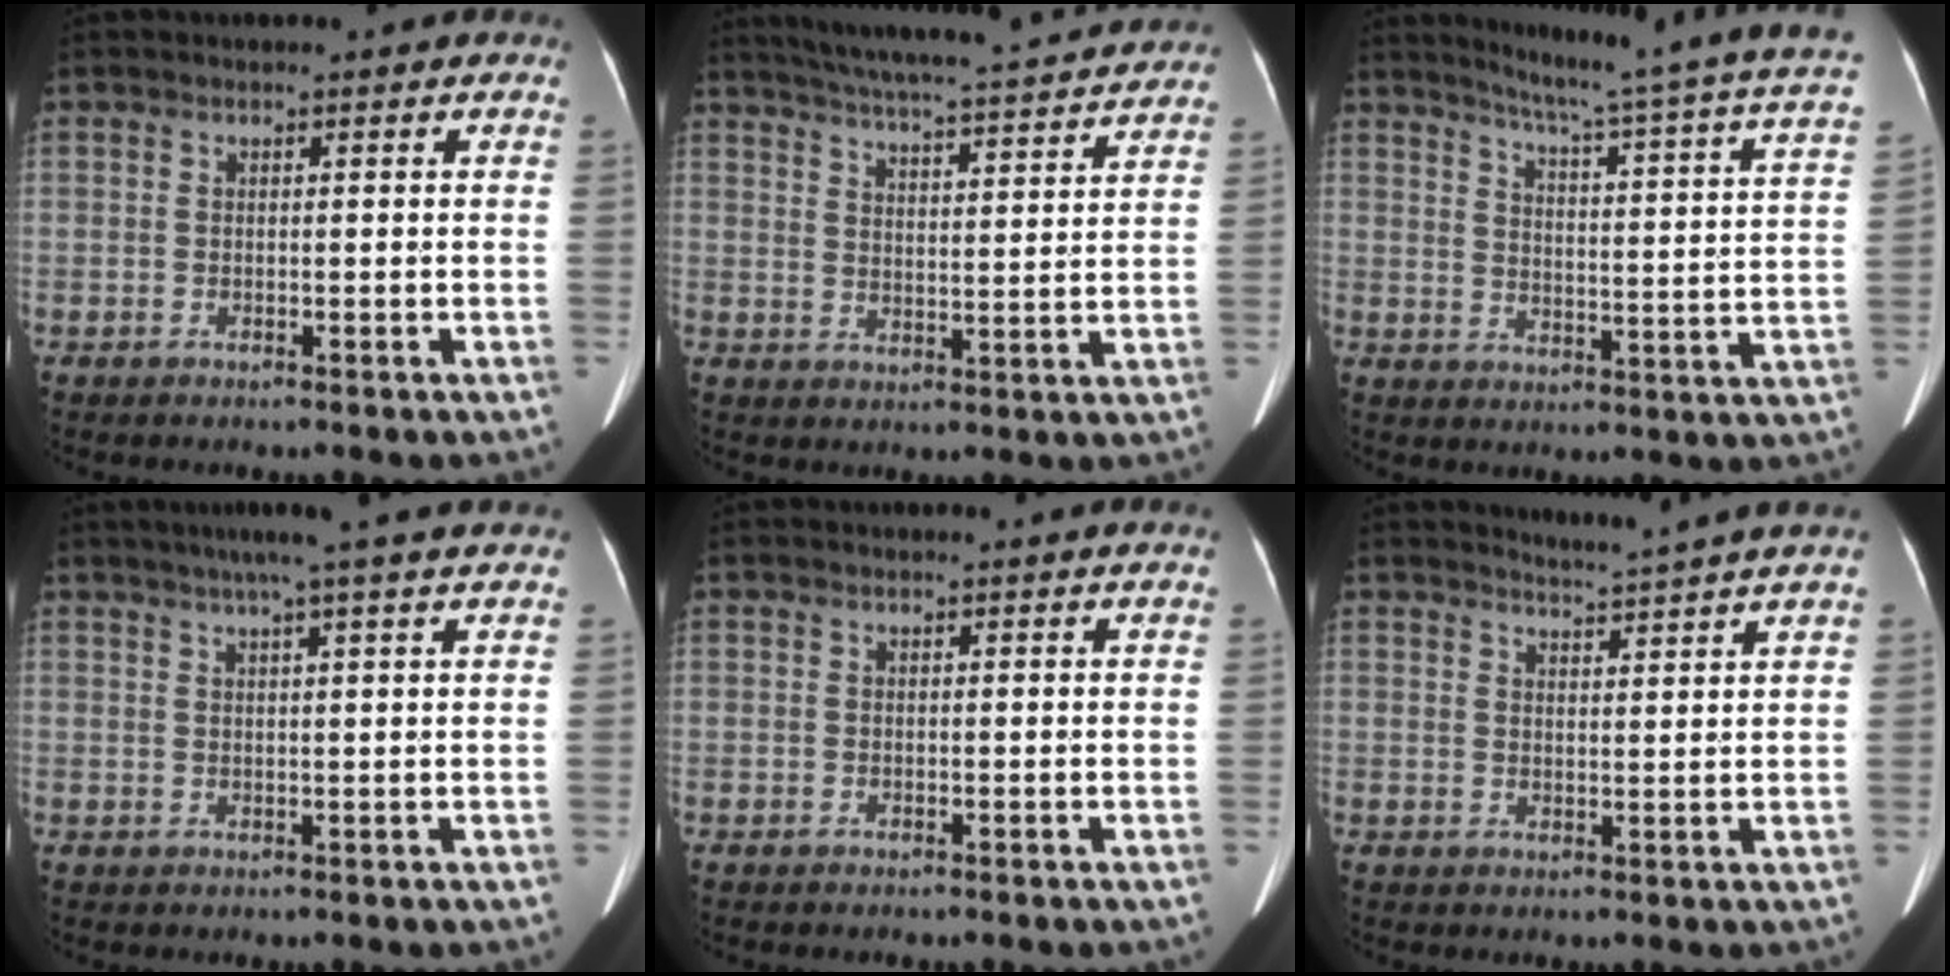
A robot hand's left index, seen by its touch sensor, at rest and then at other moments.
{"total": 20.9, "force": [19.1, 1.2, 8.2], "torque": [-0.142, 0.003, 0.251]}
{"total": 22.6, "force": [19.1, -1.0, 11.9], "torque": [-0.172, -0.065, 0.233]}
{"total": 9.6, "force": [7.7, -1.1, 5.7], "torque": [-0.088, 0.023, 0.085]}
{"total": 2.5, "force": [2.4, -0.5, 0.8], "torque": [-0.019, 0.001, 0.020]}
{"total": 6.7, "force": [6.2, -1.8, 1.7], "torque": [-0.037, -0.012, 0.079]}